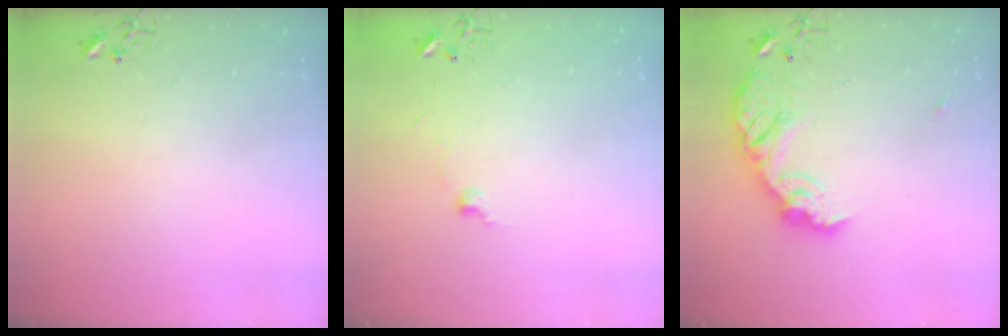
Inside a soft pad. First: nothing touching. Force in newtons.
{"total": 5.3, "press": 5.2, "slide": 0.7}
{"total": 15.7, "press": 15.7, "slide": 1.0}